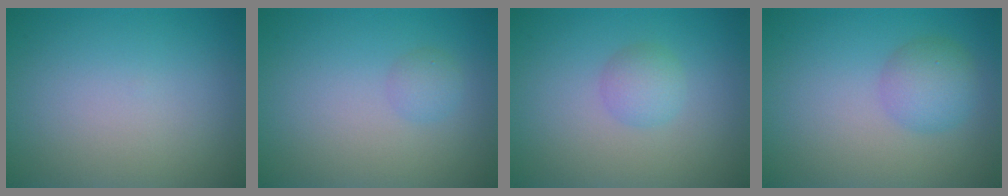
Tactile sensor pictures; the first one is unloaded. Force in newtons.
{"total": 1.2, "press": 1.2, "slide": 0.0}
{"total": 1.8, "press": 1.8, "slide": 0.0}
{"total": 2.9, "press": 2.9, "slide": 0.1}